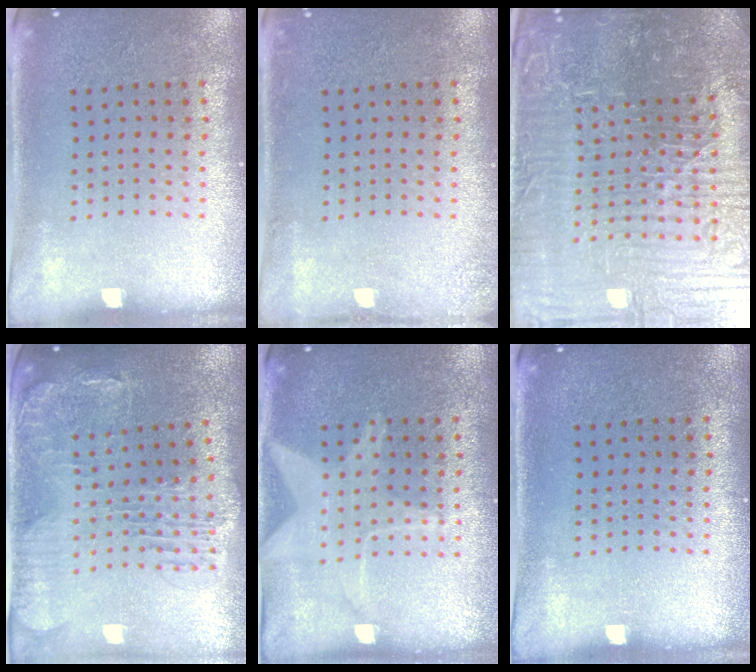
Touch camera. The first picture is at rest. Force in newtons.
{"total": 1.1, "press": 1.1, "slide": 0.1}
{"total": 6.7, "press": 6.2, "slide": 2.6}
{"total": 1.7, "press": 1.6, "slide": 0.6}
{"total": 1.5, "press": 1.4, "slide": 0.3}
{"total": 0.0}